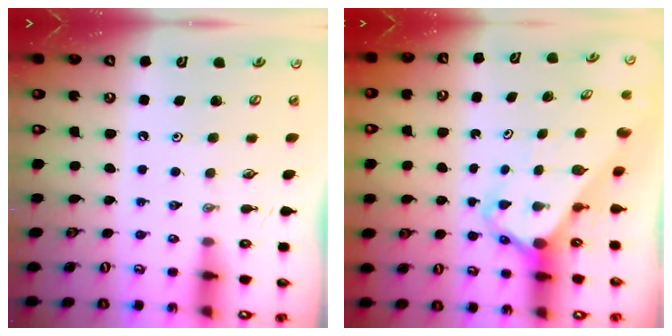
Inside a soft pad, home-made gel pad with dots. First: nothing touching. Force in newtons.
{"total": 3.3, "press": 3.3, "slide": 0.2}